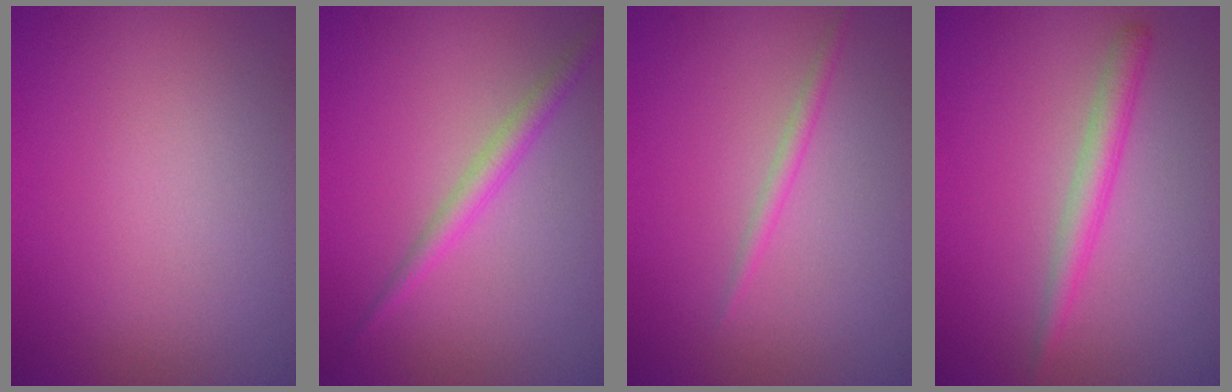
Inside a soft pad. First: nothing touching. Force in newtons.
{"total": 2.1, "press": 2.1, "slide": 0.1}
{"total": 1.0, "press": 1.0, "slide": 0.0}
{"total": 2.2, "press": 2.2, "slide": 0.1}